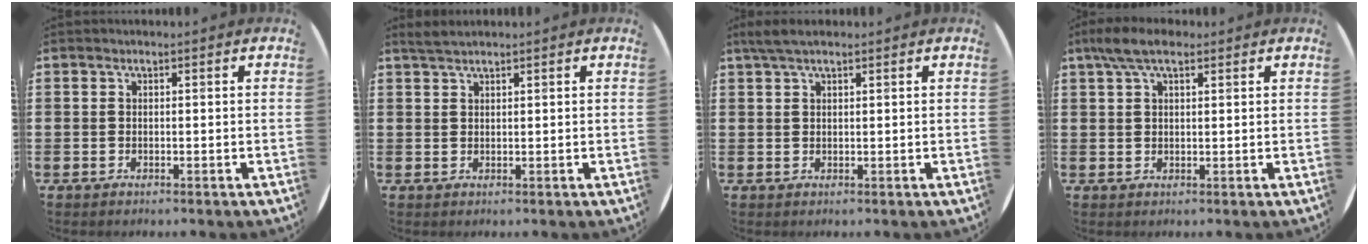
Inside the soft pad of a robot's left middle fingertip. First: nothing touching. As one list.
[{"total": 1.5, "force": [1.4, 0.1, 0.5], "torque": [-0.012, 0.002, 0.026]}, {"total": 2.2, "force": [1.6, 0.5, 1.4], "torque": [-0.029, 0.005, 0.029]}, {"total": 4.8, "force": [3.1, 1.8, 3.2], "torque": [-0.070, 0.008, 0.058]}]